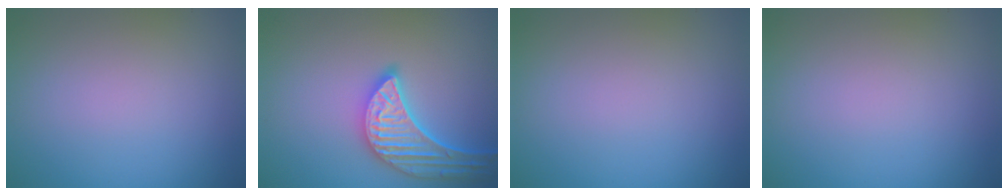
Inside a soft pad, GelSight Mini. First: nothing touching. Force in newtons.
{"total": 4.9, "press": 4.5, "slide": 2.0}
{"total": 0.0}
{"total": 0.0}